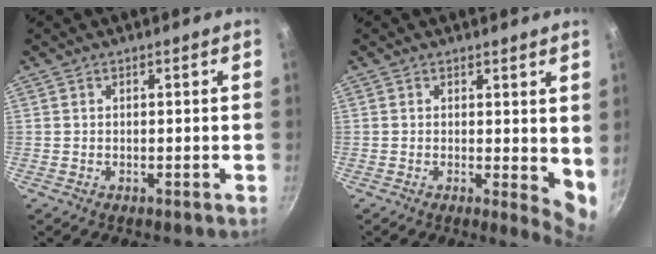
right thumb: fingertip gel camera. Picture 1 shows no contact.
{"total": 5.6, "force": [0.8, 2.3, 5.0], "torque": [-0.058, -0.018, 0.009]}